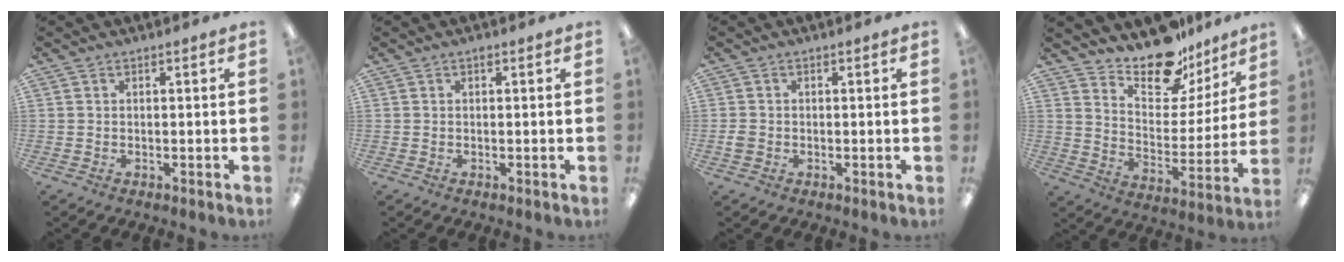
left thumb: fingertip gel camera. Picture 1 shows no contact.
{"total": 0.5, "force": [0.4, 0.2, 0.3], "torque": [-0.007, 0.003, 0.007]}
{"total": 1.7, "force": [-0.4, 1.5, 0.8], "torque": [-0.012, 0.004, -0.007]}
{"total": 15.8, "force": [13.4, 6.5, 5.1], "torque": [-0.088, -0.109, 0.239]}